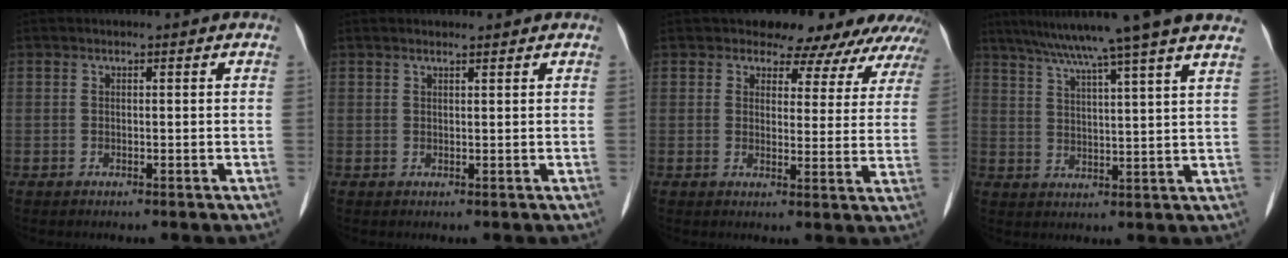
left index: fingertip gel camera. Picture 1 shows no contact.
{"total": 1.4, "force": [1.3, 0.2, 0.5], "torque": [-0.013, 0.012, 0.025]}
{"total": 11.5, "force": [10.0, 4.8, 3.0], "torque": [0.002, 0.000, 0.098]}
{"total": 16.9, "force": [13.9, -1.6, 9.5], "torque": [-0.156, 0.012, 0.188]}